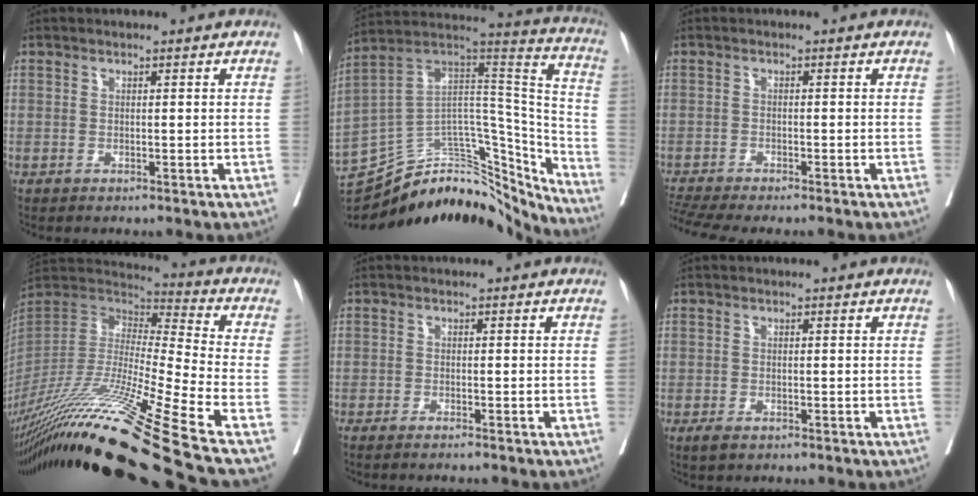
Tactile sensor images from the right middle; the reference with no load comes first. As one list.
[{"total": 23.9, "force": [-20.4, 8.5, 9.1], "torque": [-0.117, 0.061, -0.297]}, {"total": 6.0, "force": [-5.4, -0.3, 2.6], "torque": [-0.046, -0.010, -0.093]}, {"total": 27.1, "force": [-19.3, -3.9, 18.5], "torque": [-0.339, -0.058, -0.358]}, {"total": 1.5, "force": [0.0, -1.1, 1.0], "torque": [-0.002, -0.006, 0.012]}, {"total": 1.3, "force": [-0.8, 0.6, 0.9], "torque": [-0.019, -0.002, -0.010]}]